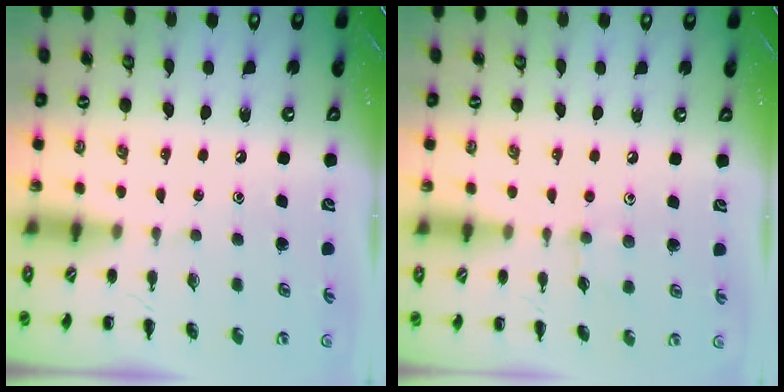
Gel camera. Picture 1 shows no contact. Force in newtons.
{"total": 3.2, "press": 3.1, "slide": 1.0}